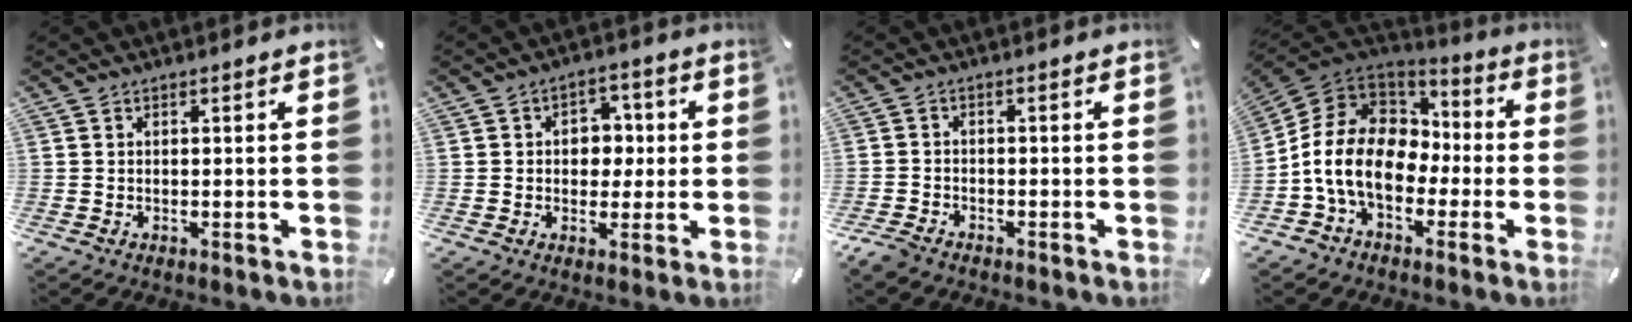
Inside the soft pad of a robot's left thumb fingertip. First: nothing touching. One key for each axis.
{"total": 6.9, "fx": 0.1, "fy": 5.8, "fz": 3.8, "tx": -0.043, "ty": 0.003, "tz": -0.004}
{"total": 2.8, "fx": -2.3, "fy": 1.2, "fz": 0.9, "tx": -0.028, "ty": 0.008, "tz": -0.049}
{"total": 14.8, "fx": -3.7, "fy": 11.1, "fz": 9.0, "tx": -0.207, "ty": 0.023, "tz": -0.069}